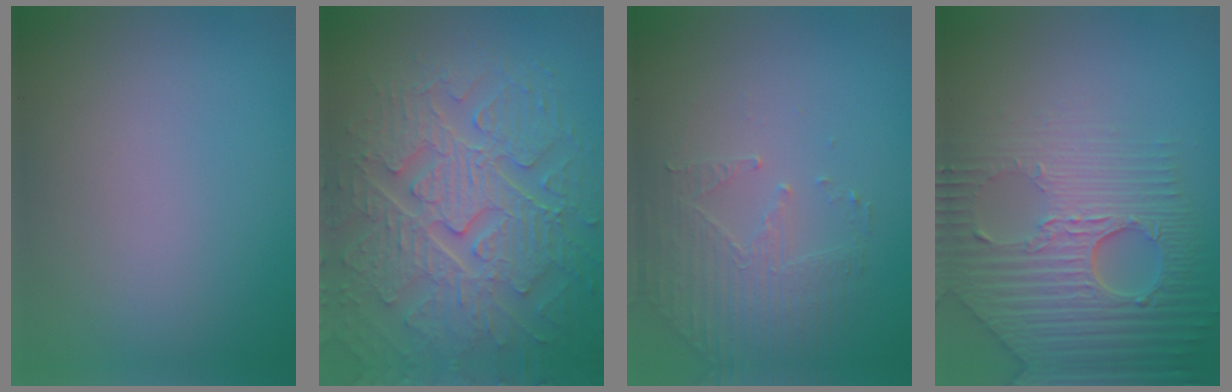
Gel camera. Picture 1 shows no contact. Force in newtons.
{"total": 9.6, "press": 7.0, "slide": 6.6}
{"total": 2.2, "press": 1.8, "slide": 1.2}
{"total": 9.0, "press": 6.1, "slide": 6.6}